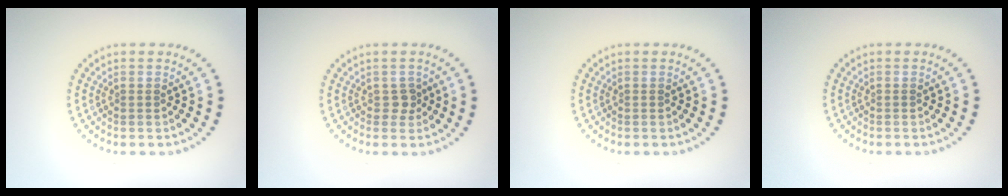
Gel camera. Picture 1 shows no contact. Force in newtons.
{"total": 1.2, "press": 1.1, "slide": 0.5}
{"total": 0.0}
{"total": 0.0}